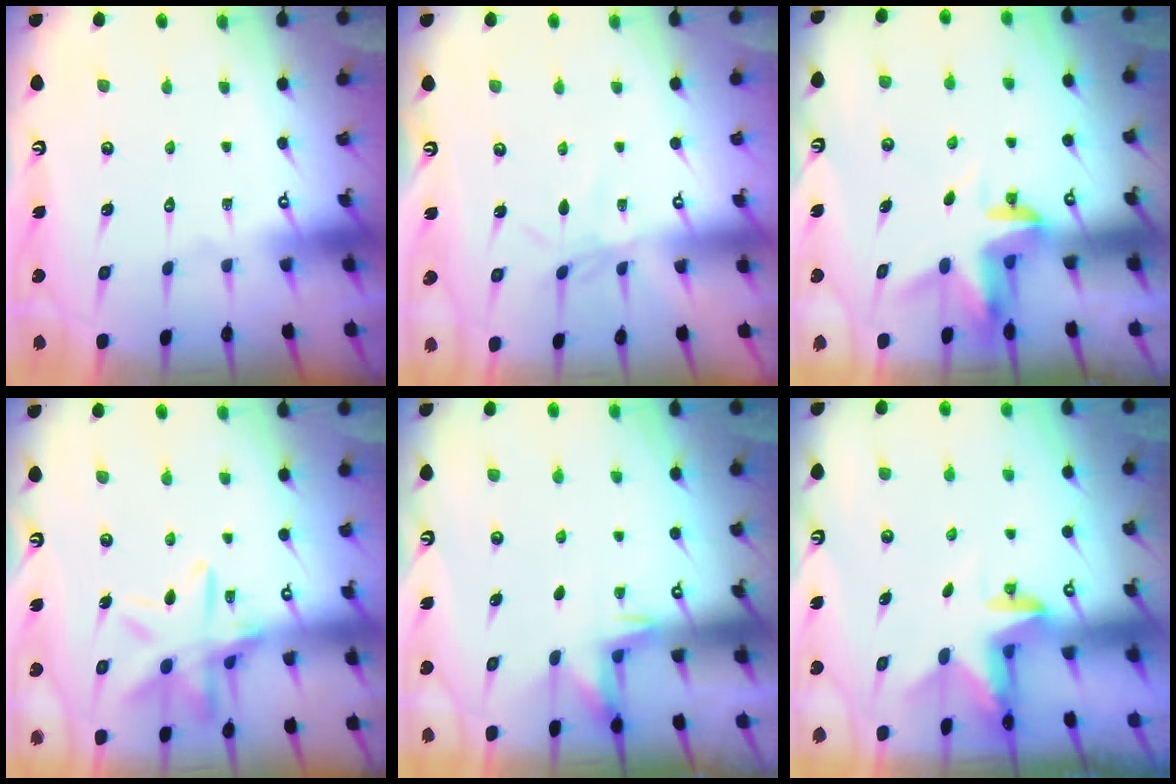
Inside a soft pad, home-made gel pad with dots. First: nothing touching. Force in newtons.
{"total": 3.0, "press": 3.0, "slide": 0.4}
{"total": 3.4, "press": 3.4, "slide": 0.4}
{"total": 14.8, "press": 14.7, "slide": 1.0}
{"total": 3.8, "press": 3.5, "slide": 1.2}
{"total": 2.4, "press": 2.4, "slide": 0.4}